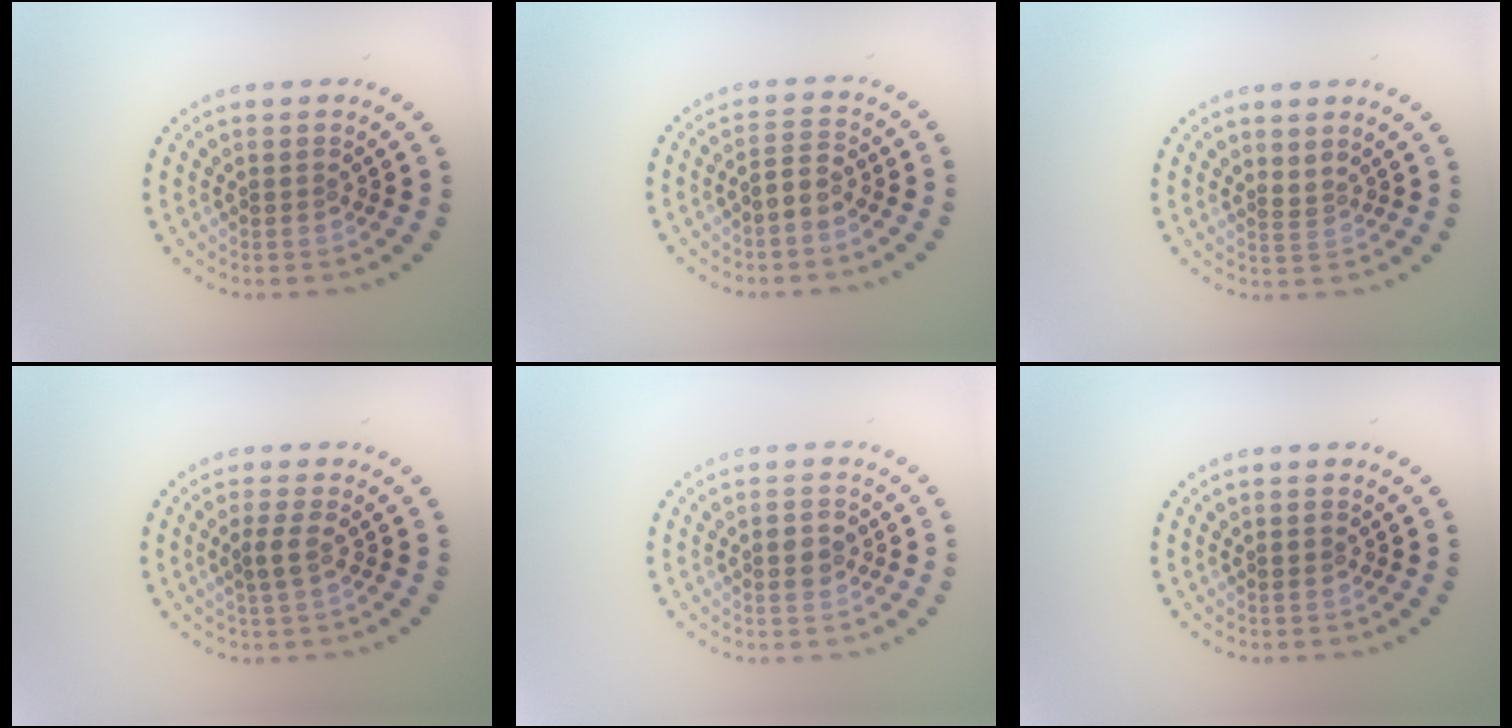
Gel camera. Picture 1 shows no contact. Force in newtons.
{"total": 1.7, "press": 1.4, "slide": 1.0}
{"total": 0.9, "press": 0.3, "slide": 0.9}
{"total": 1.5, "press": 1.3, "slide": 0.7}
{"total": 1.6, "press": 1.6, "slide": 0.0}
{"total": 0.7, "press": 0.7, "slide": 0.2}